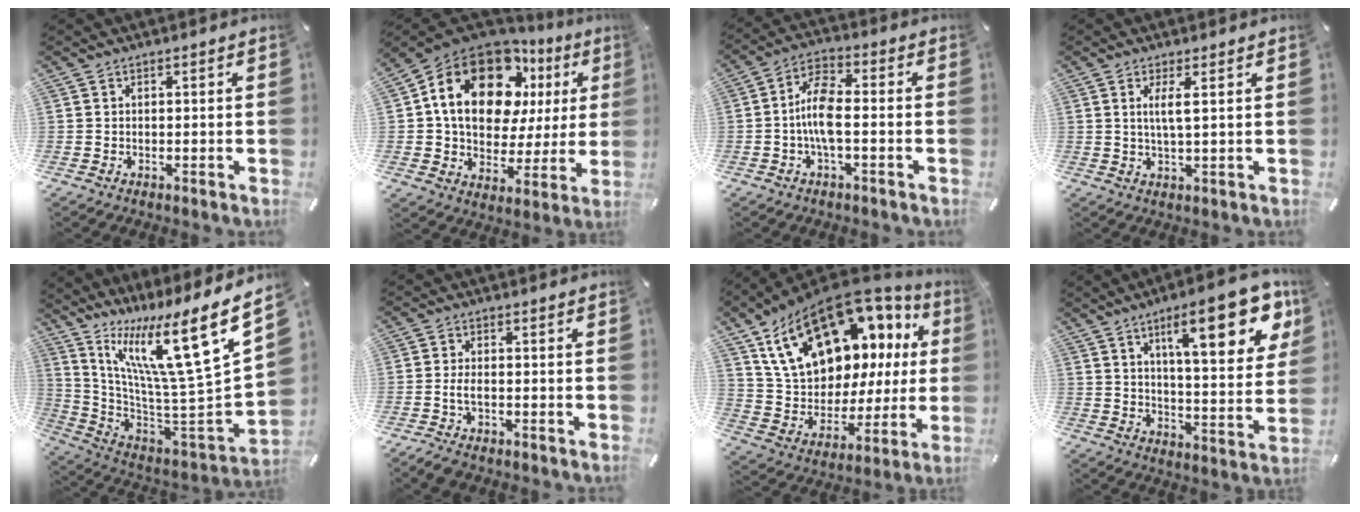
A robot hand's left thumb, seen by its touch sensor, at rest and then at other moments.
{"total": 20.9, "force": [8.3, 13.5, 13.7], "torque": [-0.243, -0.044, 0.135]}
{"total": 8.6, "force": [-1.4, 3.6, 7.7], "torque": [-0.157, 0.006, -0.026]}
{"total": 4.2, "force": [1.1, 0.6, 4.1], "torque": [-0.083, -0.002, 0.016]}
{"total": 20.8, "force": [11.6, 3.6, 16.9], "torque": [-0.287, -0.112, 0.176]}
{"total": 3.4, "force": [-1.4, 1.5, 2.7], "torque": [-0.060, 0.005, -0.029]}
{"total": 21.3, "force": [11.2, 13.1, 12.4], "torque": [-0.197, -0.070, 0.213]}
{"total": 20.4, "force": [9.8, 7.0, 16.5], "torque": [-0.237, -0.040, 0.145]}